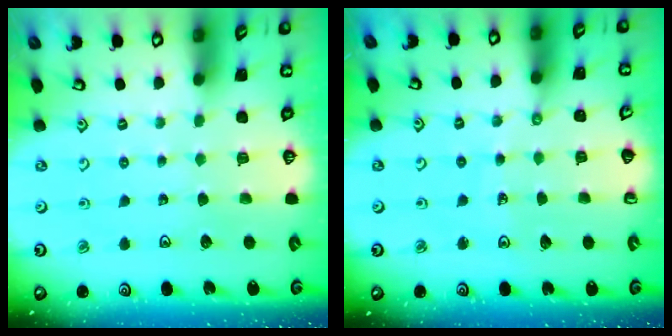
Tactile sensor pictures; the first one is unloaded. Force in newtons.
{"total": 3.9, "press": 3.9, "slide": 0.2}